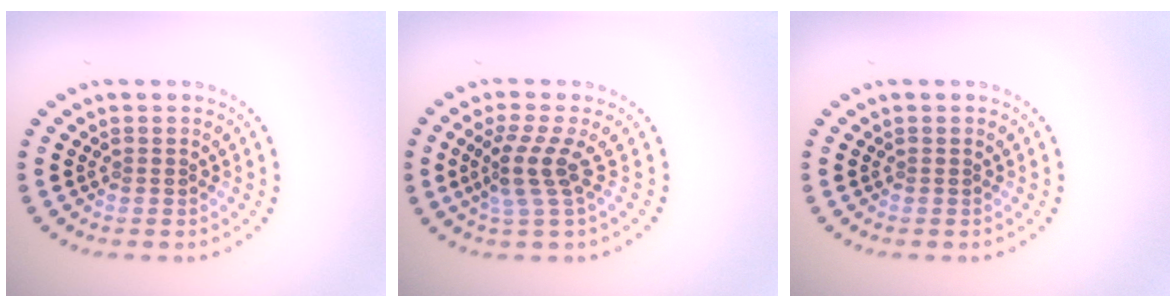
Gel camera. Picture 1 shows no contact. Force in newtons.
{"total": 2.9, "press": 2.0, "slide": 2.1}
{"total": 0.0}